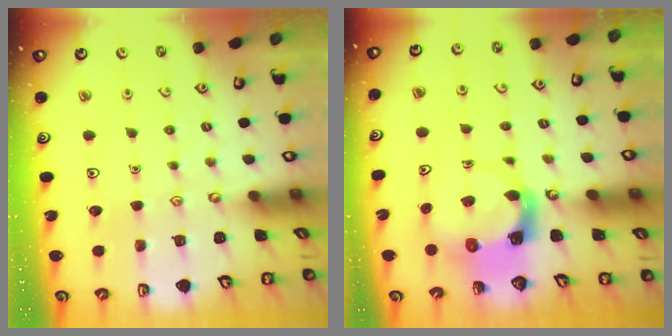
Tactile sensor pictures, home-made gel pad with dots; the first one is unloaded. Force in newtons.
{"total": 5.4, "press": 5.3, "slide": 1.0}